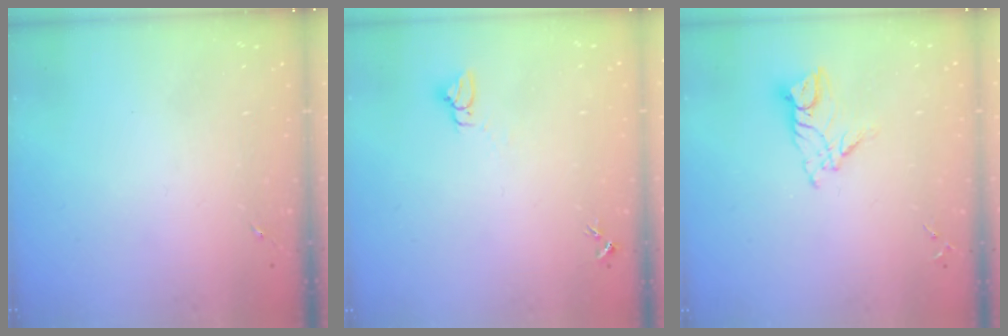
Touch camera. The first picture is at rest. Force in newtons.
{"total": 3.0, "press": 3.0, "slide": 0.1}
{"total": 9.7, "press": 9.6, "slide": 0.9}